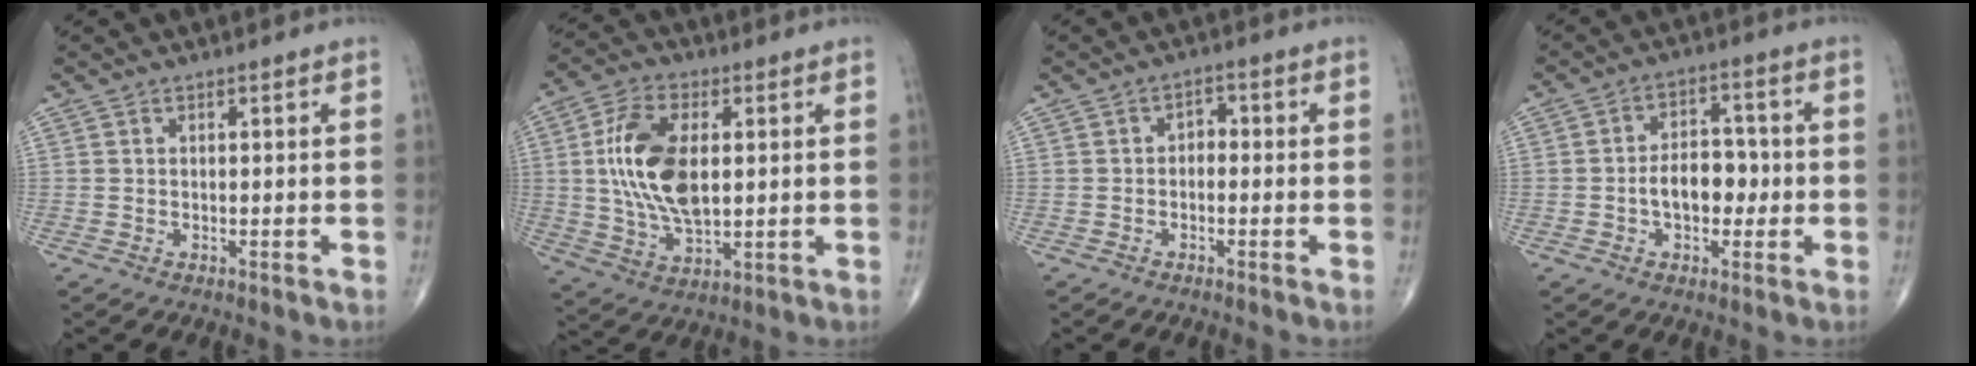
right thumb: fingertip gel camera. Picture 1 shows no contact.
{"total": 15.2, "force": [1.9, 8.1, 12.7], "torque": [-0.242, -0.003, 0.039]}
{"total": 2.5, "force": [-0.3, 1.8, 1.6], "torque": [-0.009, 0.014, -0.015]}
{"total": 7.8, "force": [-1.2, 5.0, 5.9], "torque": [-0.072, 0.022, -0.027]}